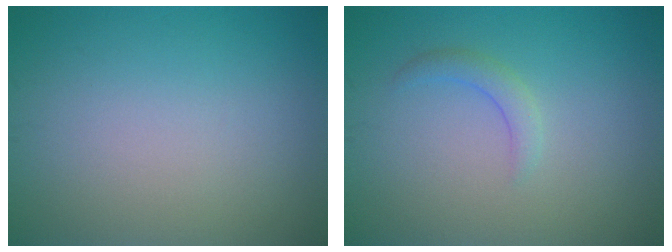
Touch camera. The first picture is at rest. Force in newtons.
{"total": 1.5, "press": 1.5, "slide": 0.2}